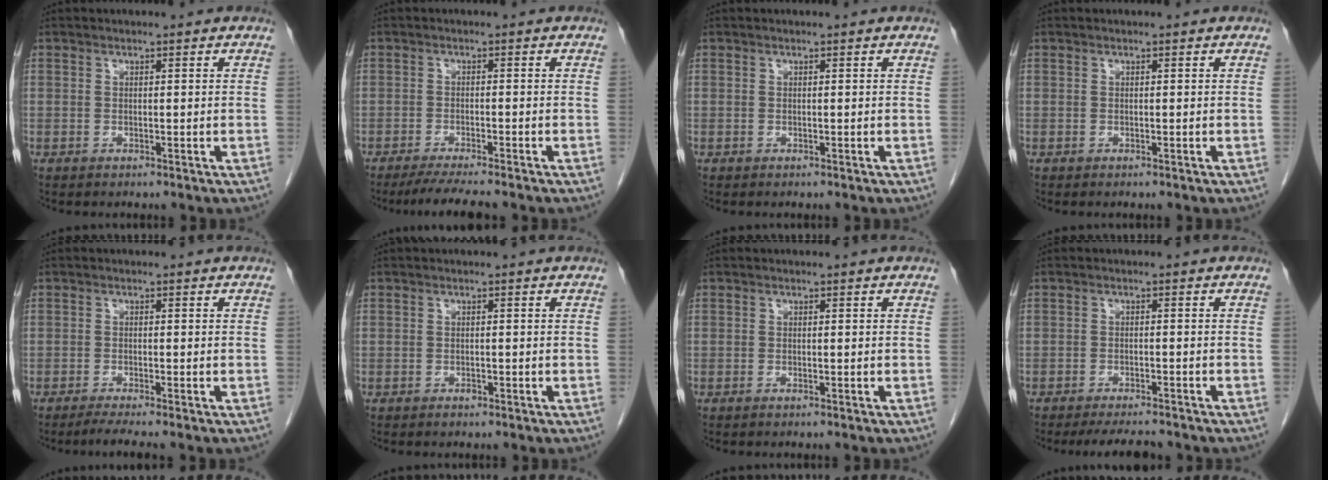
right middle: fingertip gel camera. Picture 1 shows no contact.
{"total": 5.6, "force": [-4.8, -0.2, 2.9], "torque": [-0.046, -0.017, -0.078]}
{"total": 0.0}
{"total": 0.0}
{"total": 2.7, "force": [-2.2, -0.6, 1.5], "torque": [-0.034, -0.010, -0.042]}
{"total": 0.6, "force": [-0.5, 0.3, 0.3], "torque": [-0.007, 0.001, -0.006]}
{"total": 0.0}
{"total": 5.1, "force": [-4.7, 0.6, 1.9], "torque": [-0.030, -0.013, -0.073]}